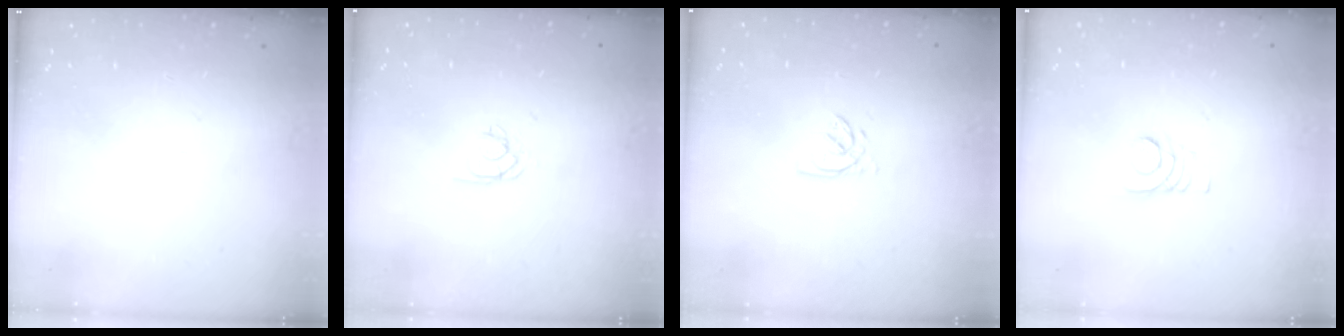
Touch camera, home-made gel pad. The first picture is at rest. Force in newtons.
{"total": 1.9, "press": 1.9, "slide": 0.2}
{"total": 2.2, "press": 2.2, "slide": 0.3}
{"total": 2.7, "press": 2.7, "slide": 0.3}